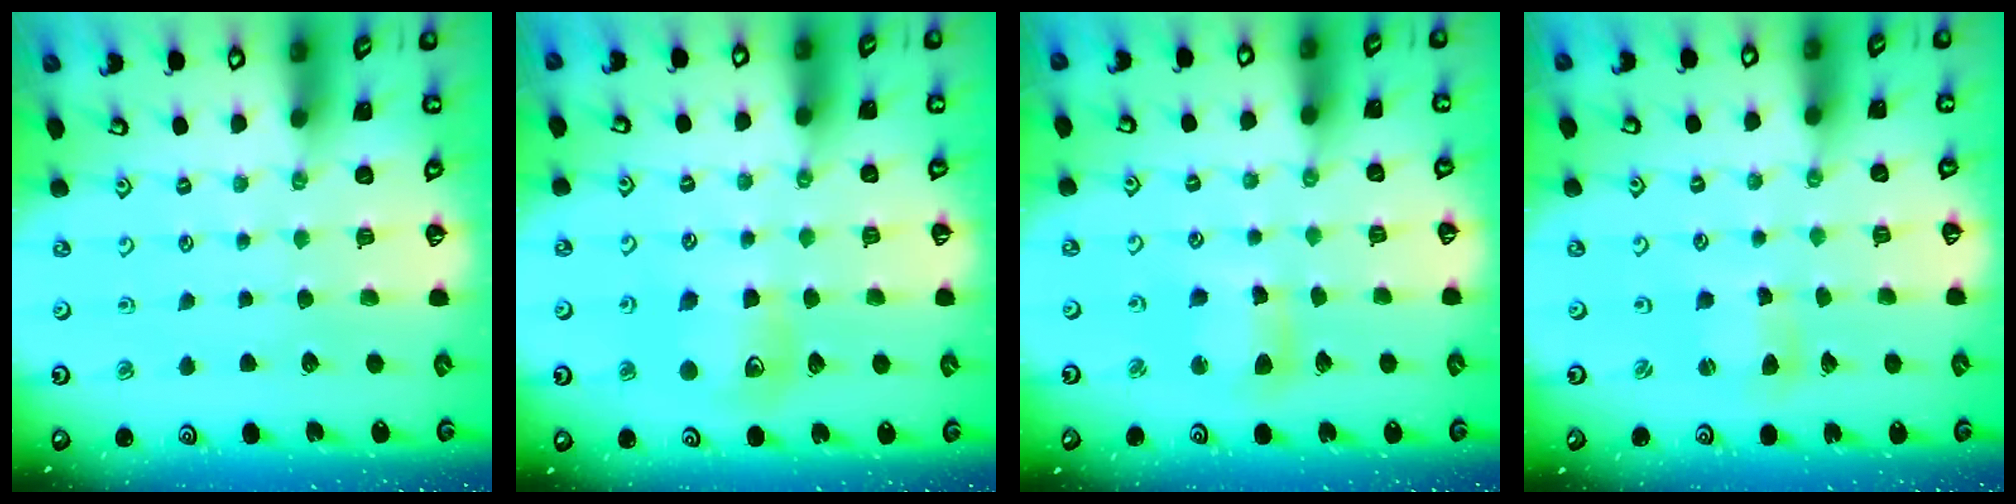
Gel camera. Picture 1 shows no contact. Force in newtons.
{"total": 10.2, "press": 10.1, "slide": 1.0}
{"total": 8.3, "press": 8.2, "slide": 1.0}
{"total": 2.6, "press": 2.5, "slide": 0.3}